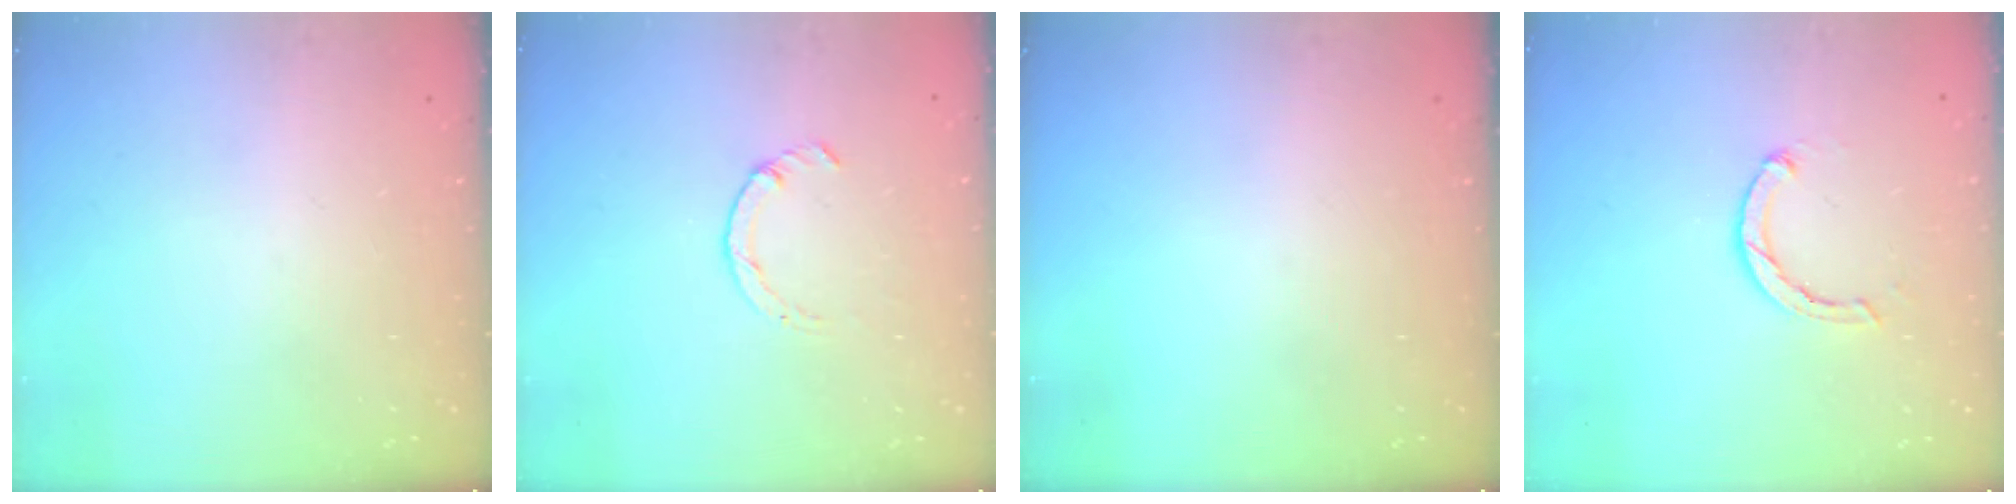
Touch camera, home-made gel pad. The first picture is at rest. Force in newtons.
{"total": 2.2, "press": 2.1, "slide": 0.4}
{"total": 0.0}
{"total": 2.4, "press": 2.3, "slide": 0.4}